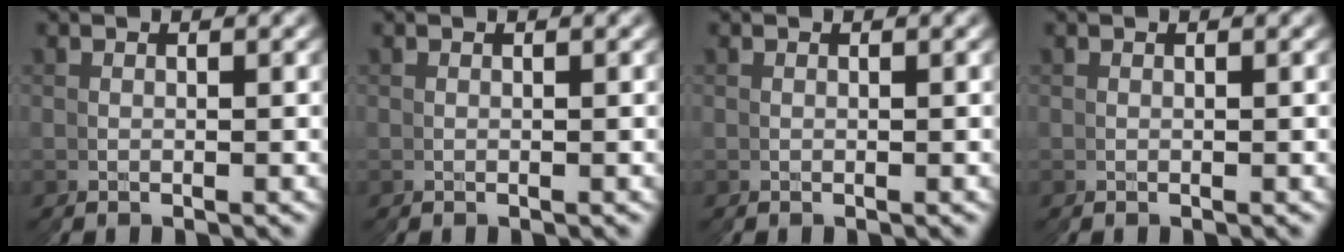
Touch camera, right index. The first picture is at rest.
{"total": 0.0}
{"total": 0.0}
{"total": 0.0}